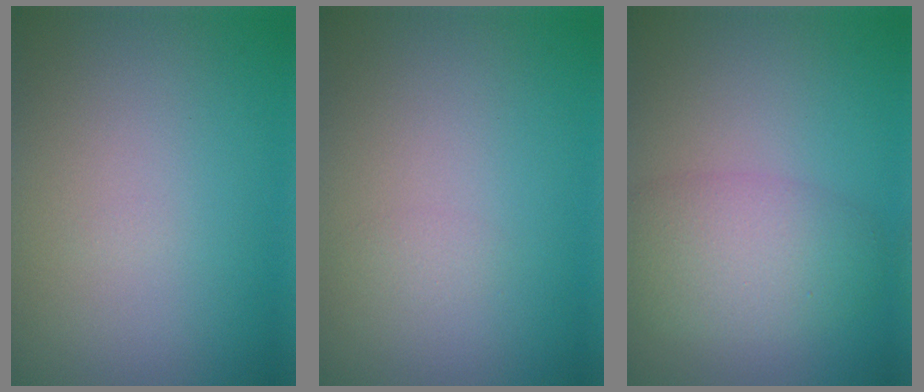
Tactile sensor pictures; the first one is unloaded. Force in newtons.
{"total": 0.6, "press": 0.6, "slide": 0.0}
{"total": 4.9, "press": 4.9, "slide": 0.1}